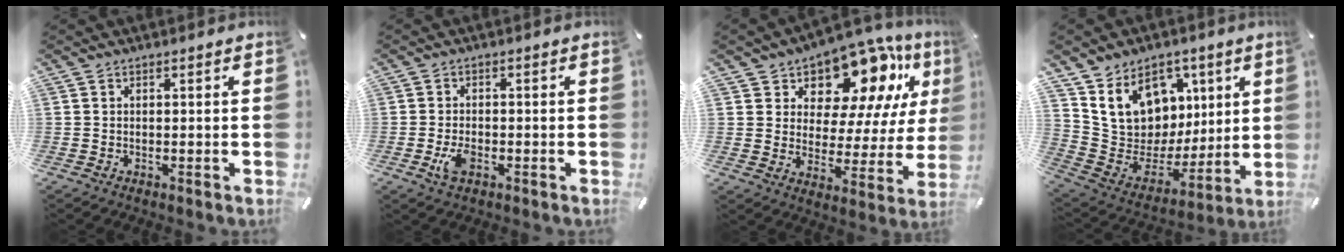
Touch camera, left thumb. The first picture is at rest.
{"total": 4.2, "force": [-1.5, 2.6, 3.0], "torque": [-0.070, 0.001, -0.029]}
{"total": 14.2, "force": [10.4, 7.9, 5.7], "torque": [-0.093, -0.088, 0.179]}
{"total": 15.0, "force": [7.2, 12.3, 4.5], "torque": [-0.081, -0.055, 0.150]}